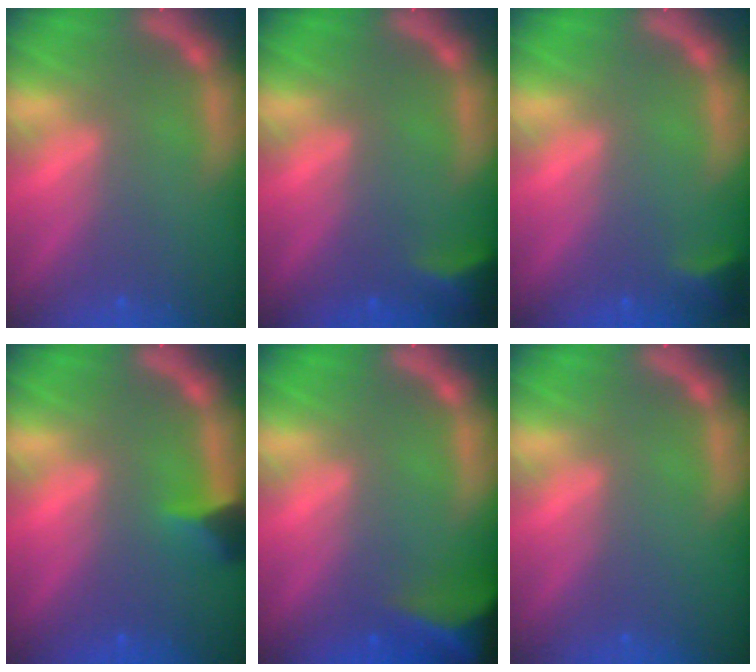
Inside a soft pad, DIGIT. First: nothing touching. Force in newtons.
{"total": 2.9}
{"total": 1.9}
{"total": 2.4}
{"total": 8.9}
{"total": 0.0}